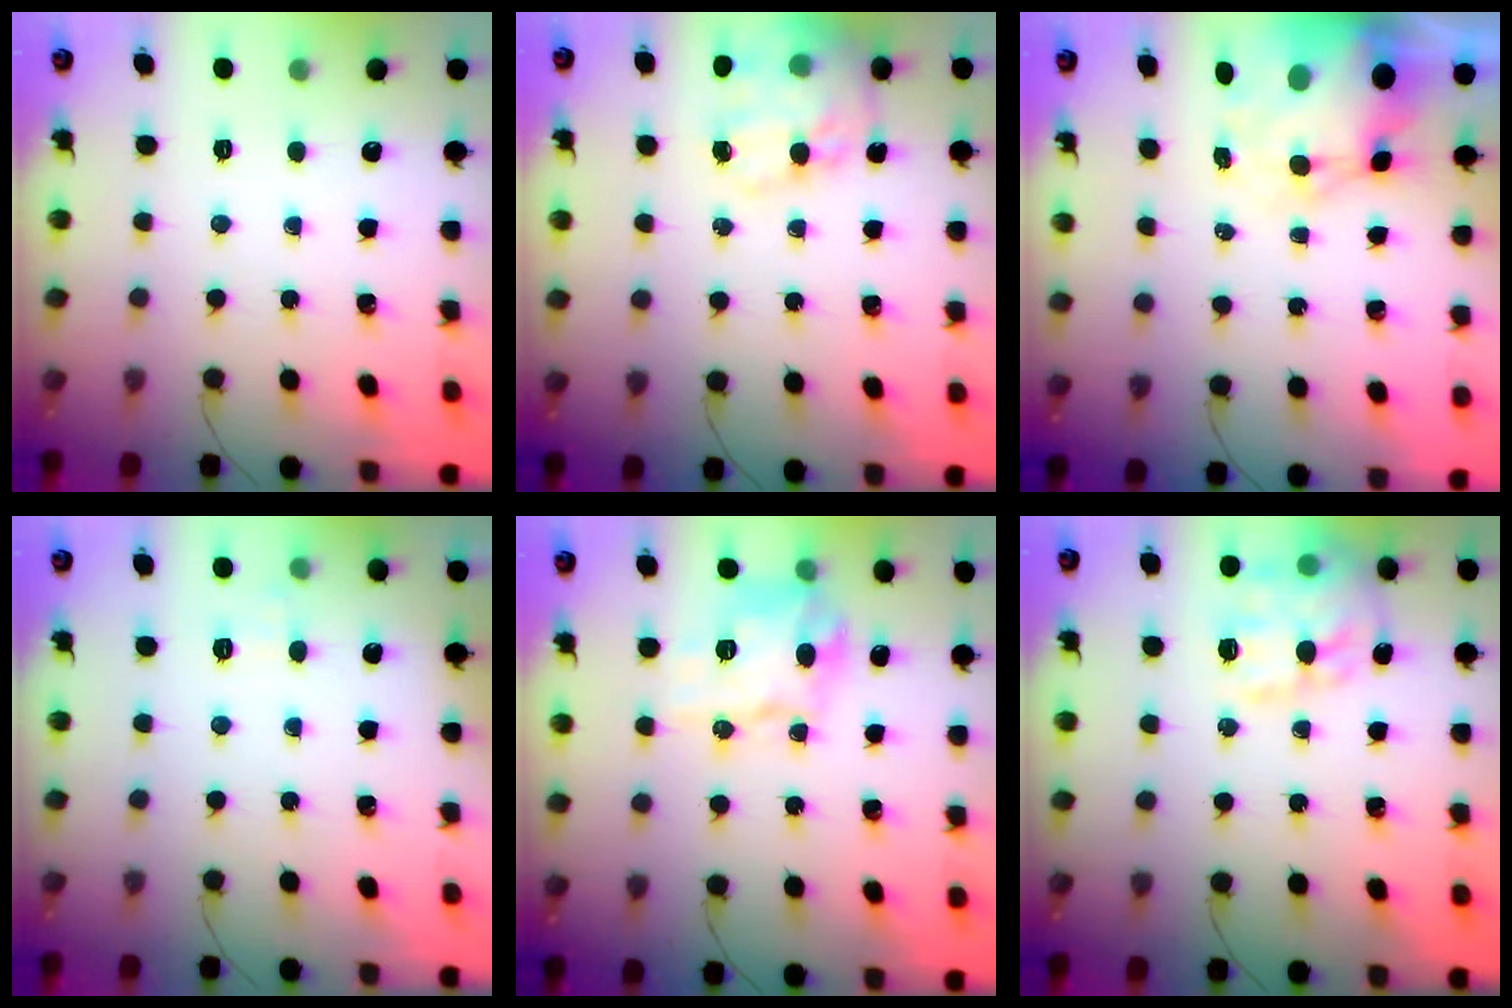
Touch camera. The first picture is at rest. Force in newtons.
{"total": 18.2, "press": 17.7, "slide": 4.3}
{"total": 9.4, "press": 9.1, "slide": 2.3}
{"total": 4.3, "press": 4.1, "slide": 1.3}
{"total": 11.7, "press": 11.6, "slide": 1.6}
{"total": 16.9, "press": 16.8, "slide": 1.2}